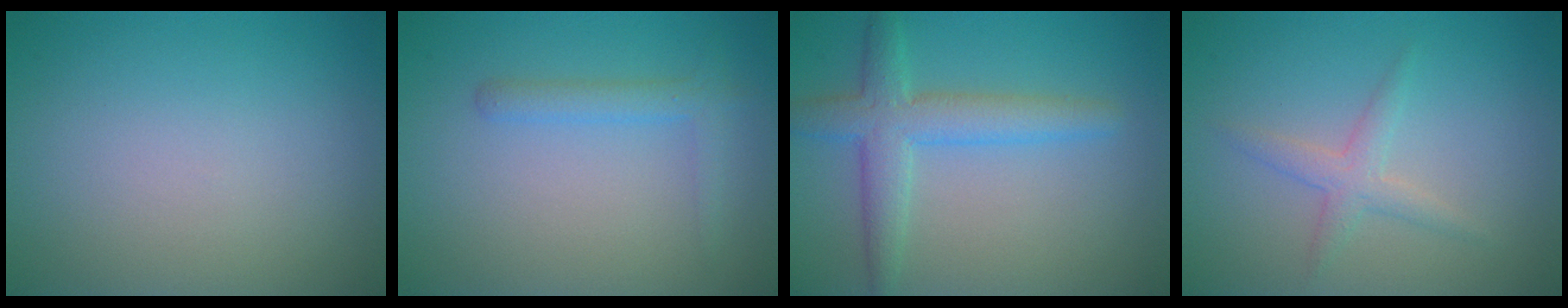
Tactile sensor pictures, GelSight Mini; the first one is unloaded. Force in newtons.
{"total": 1.9, "press": 1.9, "slide": 0.1}
{"total": 4.3, "press": 4.3, "slide": 0.2}
{"total": 1.9, "press": 1.9, "slide": 0.0}